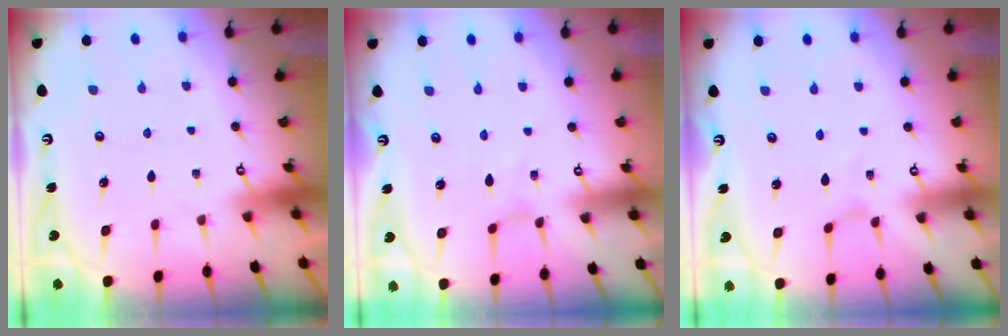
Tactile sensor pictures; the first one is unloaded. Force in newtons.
{"total": 0.0}
{"total": 0.5, "press": 0.5, "slide": 0.2}